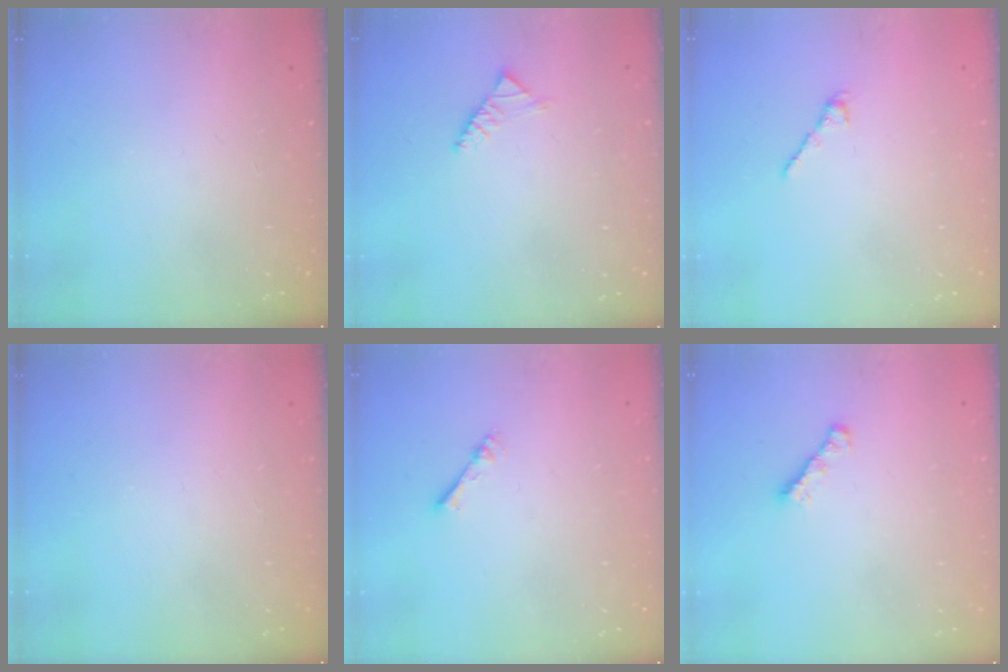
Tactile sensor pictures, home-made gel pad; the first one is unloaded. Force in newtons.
{"total": 2.6, "press": 2.5, "slide": 0.8}
{"total": 2.2, "press": 2.2, "slide": 0.4}
{"total": 0.0}
{"total": 1.7, "press": 1.7, "slide": 0.2}
{"total": 1.6, "press": 1.4, "slide": 0.6}